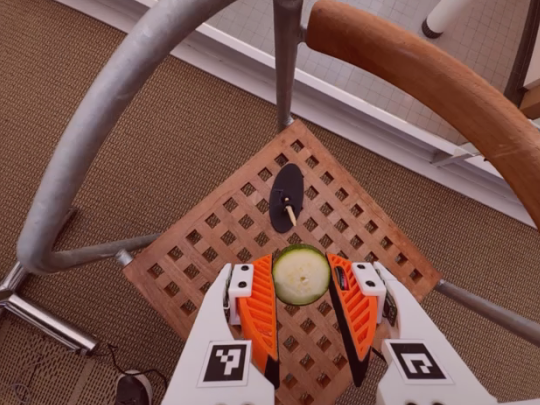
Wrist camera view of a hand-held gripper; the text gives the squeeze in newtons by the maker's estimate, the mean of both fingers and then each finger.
{"total": 9.7, "left": 10.0, "right": 9.5}